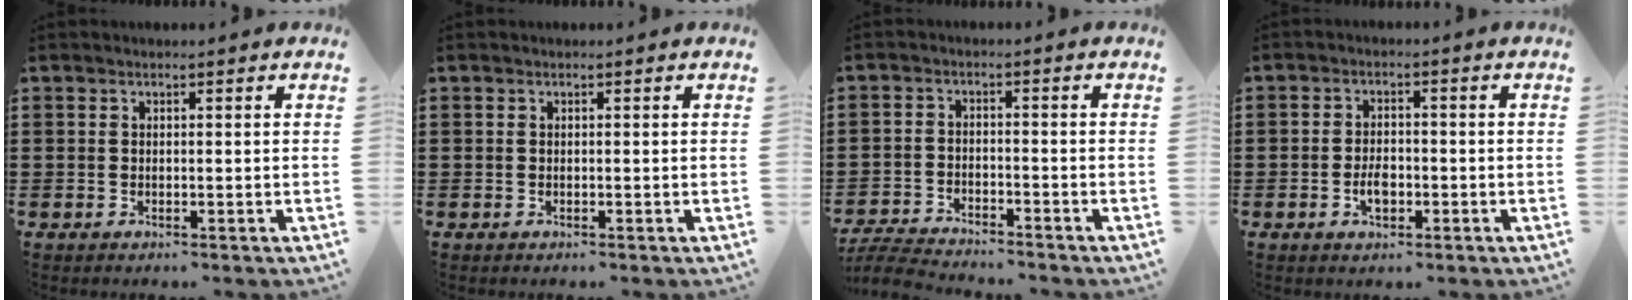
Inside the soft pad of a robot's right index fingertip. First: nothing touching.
{"total": 0.0}
{"total": 4.7, "force": [-4.7, 0.3, 0.8], "torque": [-0.033, -0.005, -0.098]}
{"total": 3.1, "force": [-1.1, 1.6, 2.5], "torque": [-0.047, 0.001, -0.018]}